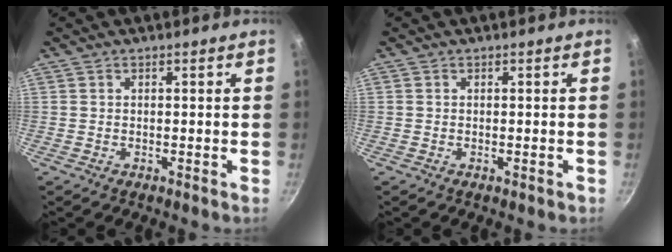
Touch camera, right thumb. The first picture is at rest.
{"total": 0.5, "force": [-0.3, 0.1, 0.4], "torque": [-0.004, 0.001, -0.004]}